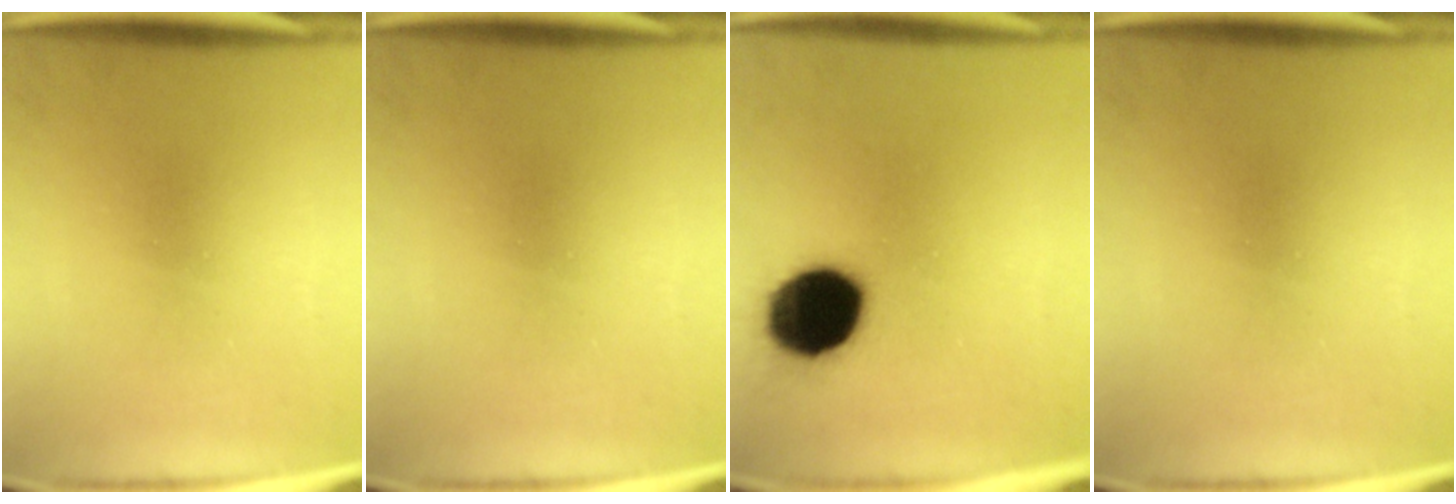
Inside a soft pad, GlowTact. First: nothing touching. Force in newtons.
{"total": 0.0}
{"total": 17.4}
{"total": 0.0}